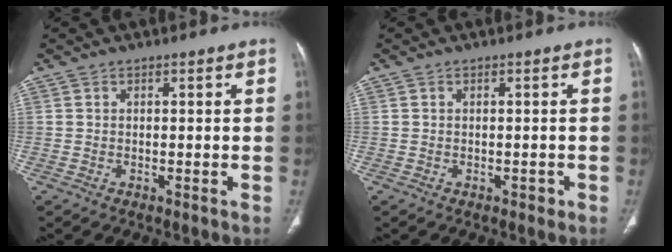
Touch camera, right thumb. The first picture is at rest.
{"total": 0.9, "force": [-0.4, 0.7, 0.4], "torque": [-0.003, 0.001, -0.004]}